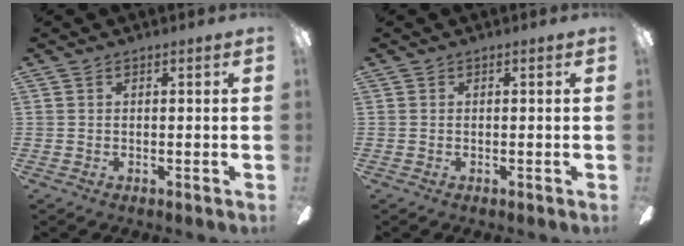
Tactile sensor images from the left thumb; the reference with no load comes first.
{"total": 0.0}